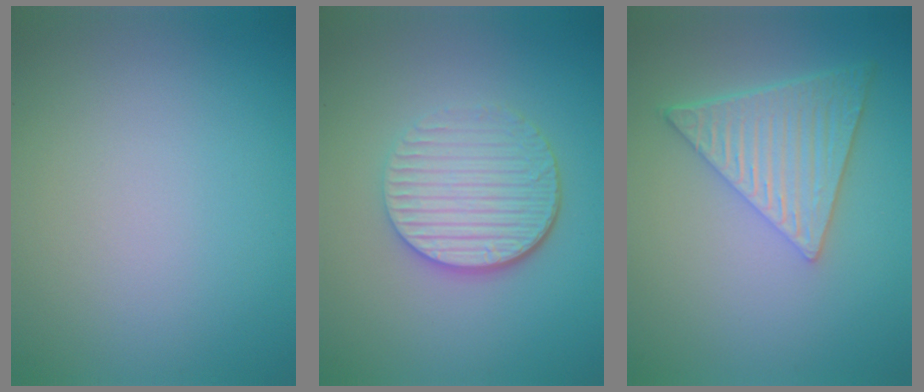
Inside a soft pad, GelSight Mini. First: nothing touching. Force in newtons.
{"total": 5.1, "press": 3.9, "slide": 3.3}
{"total": 6.8, "press": 4.7, "slide": 4.8}